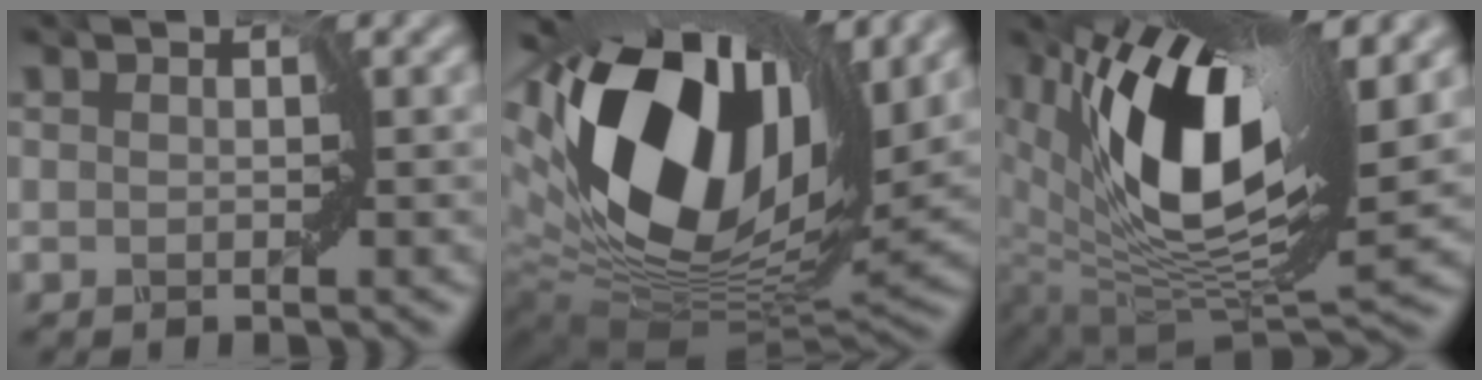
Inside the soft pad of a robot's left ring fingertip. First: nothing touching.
{"total": 18.6, "force": [6.1, 10.9, 13.7], "torque": [-0.305, 0.007, 0.115]}
{"total": 13.3, "force": [4.5, 5.5, 11.2], "torque": [-0.202, -0.006, 0.086]}